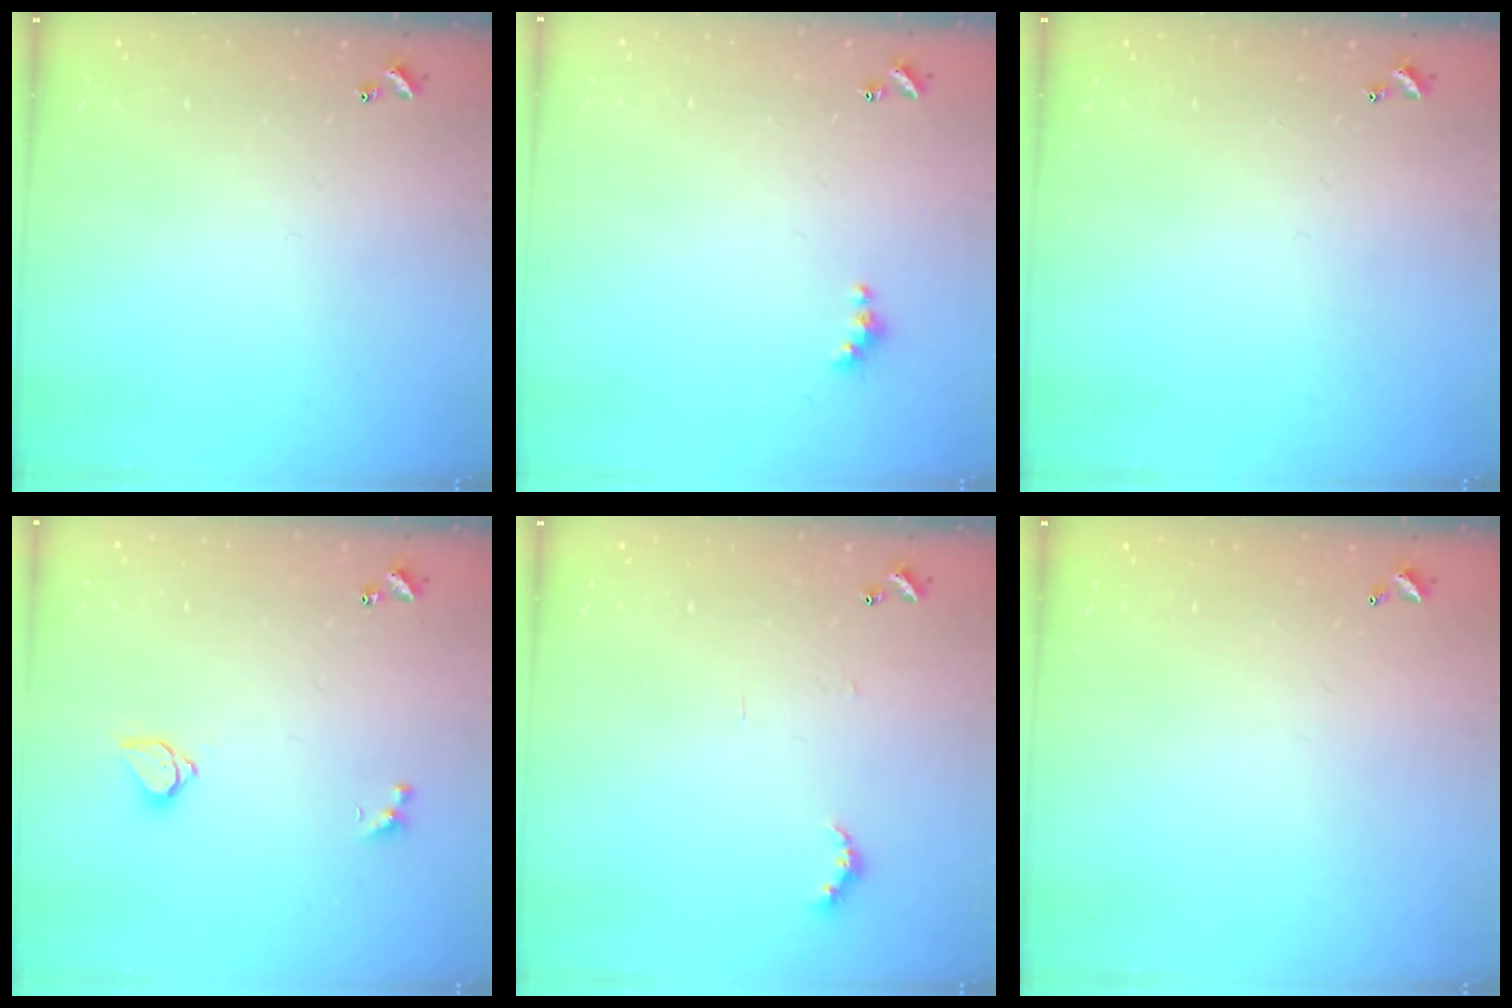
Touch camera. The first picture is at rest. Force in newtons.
{"total": 2.0, "press": 2.0, "slide": 0.5}
{"total": 0.0}
{"total": 1.6, "press": 1.5, "slide": 0.4}
{"total": 3.8, "press": 3.8, "slide": 0.6}
{"total": 2.8, "press": 2.8, "slide": 0.1}